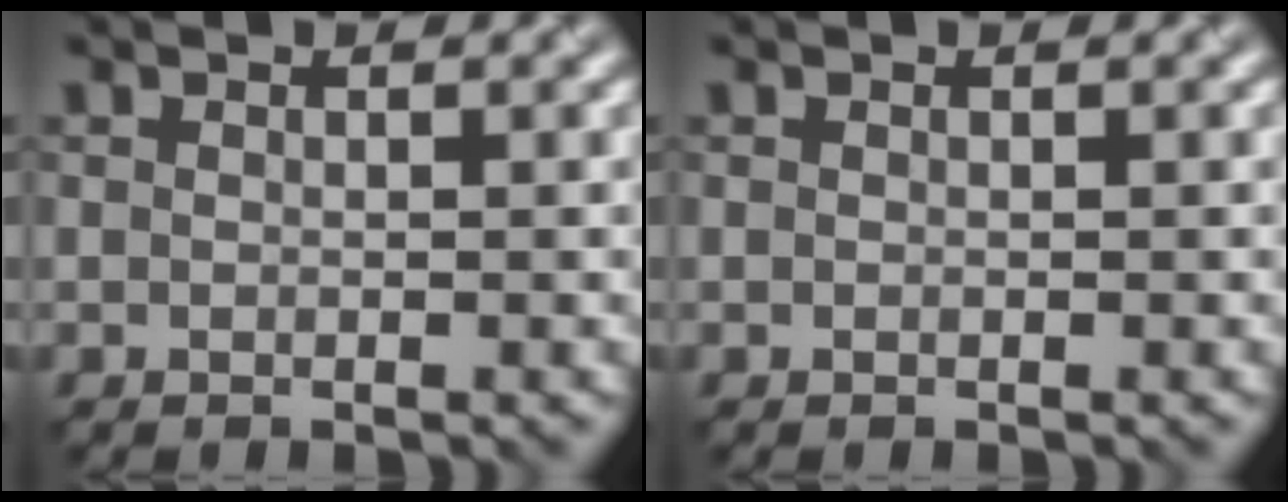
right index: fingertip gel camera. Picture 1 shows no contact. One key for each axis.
{"total": 0.0}